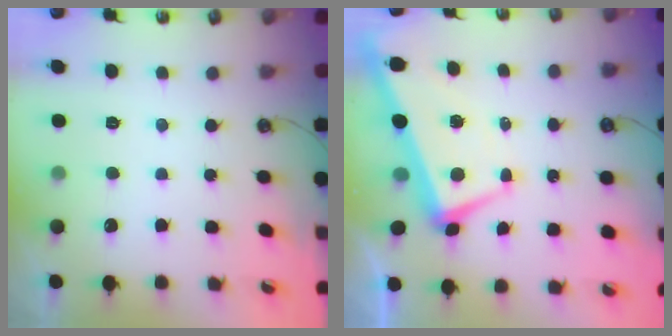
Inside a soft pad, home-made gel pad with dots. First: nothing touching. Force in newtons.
{"total": 1.1, "press": 0.6, "slide": 0.9}